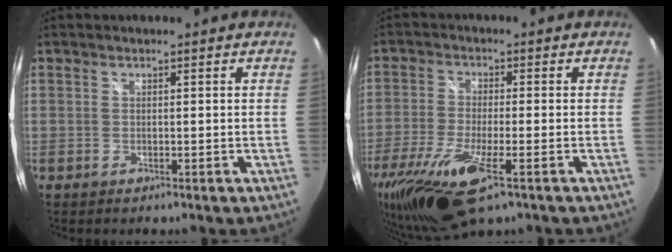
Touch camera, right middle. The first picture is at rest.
{"total": 16.1, "force": [-8.6, 5.1, 12.6], "torque": [-0.271, -0.062, -0.157]}